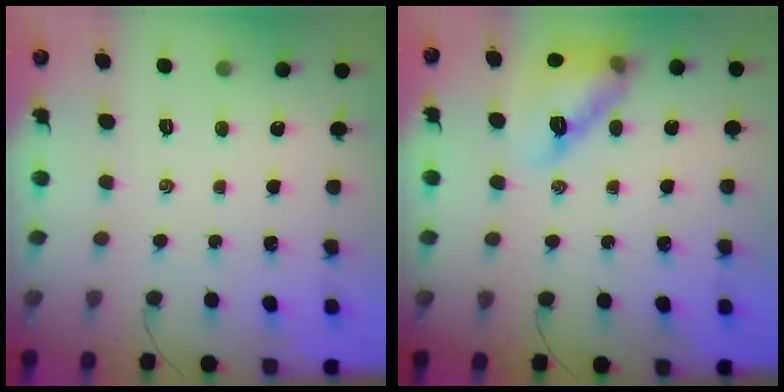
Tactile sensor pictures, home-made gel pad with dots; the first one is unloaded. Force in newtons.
{"total": 14.4, "press": 14.0, "slide": 3.7}